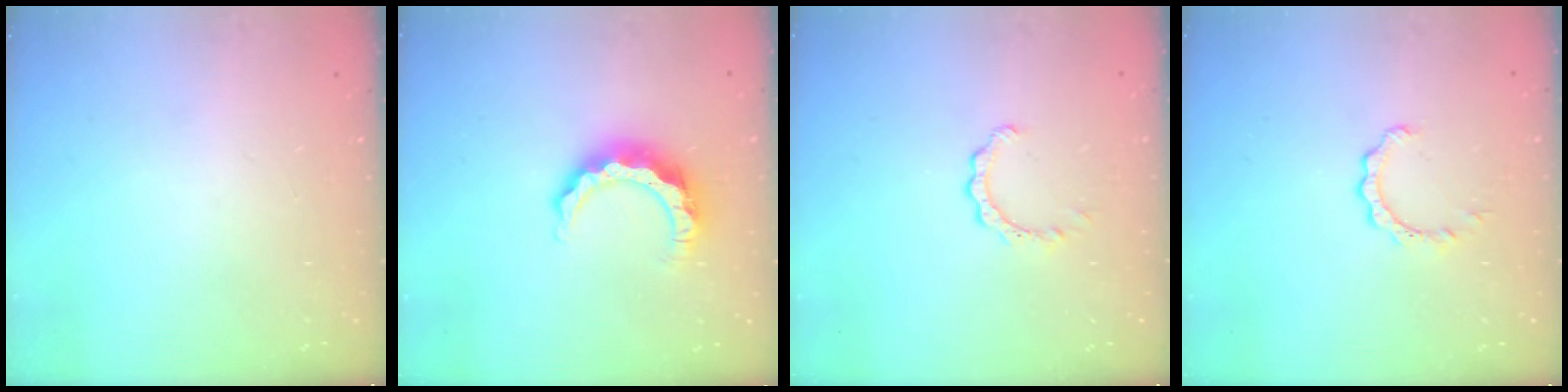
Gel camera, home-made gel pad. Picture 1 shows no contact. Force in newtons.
{"total": 8.6, "press": 8.6, "slide": 0.6}
{"total": 2.3, "press": 2.3, "slide": 0.3}
{"total": 2.1, "press": 2.1, "slide": 0.1}